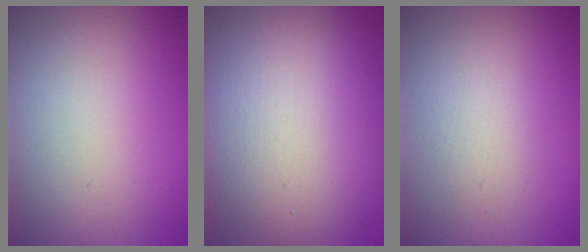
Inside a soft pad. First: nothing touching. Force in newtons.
{"total": 13.4, "press": 13.4, "slide": 0.9}
{"total": 1.4, "press": 1.4, "slide": 0.0}